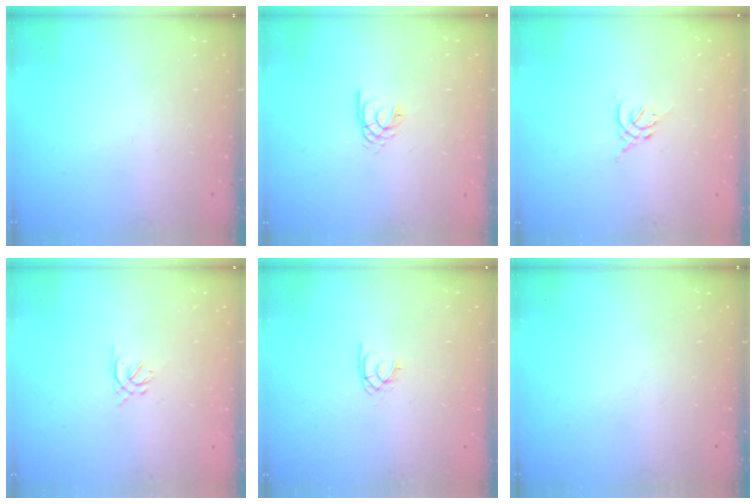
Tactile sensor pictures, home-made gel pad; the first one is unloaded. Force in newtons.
{"total": 2.8, "press": 2.7, "slide": 0.3}
{"total": 1.6, "press": 1.5, "slide": 0.6}
{"total": 1.3, "press": 1.2, "slide": 0.5}
{"total": 1.8, "press": 1.8, "slide": 0.3}
{"total": 0.0}